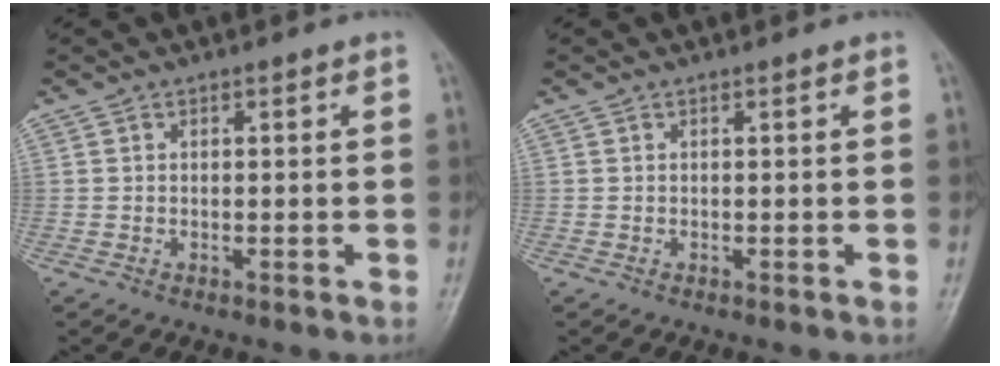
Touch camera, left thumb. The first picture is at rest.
{"total": 0.0}